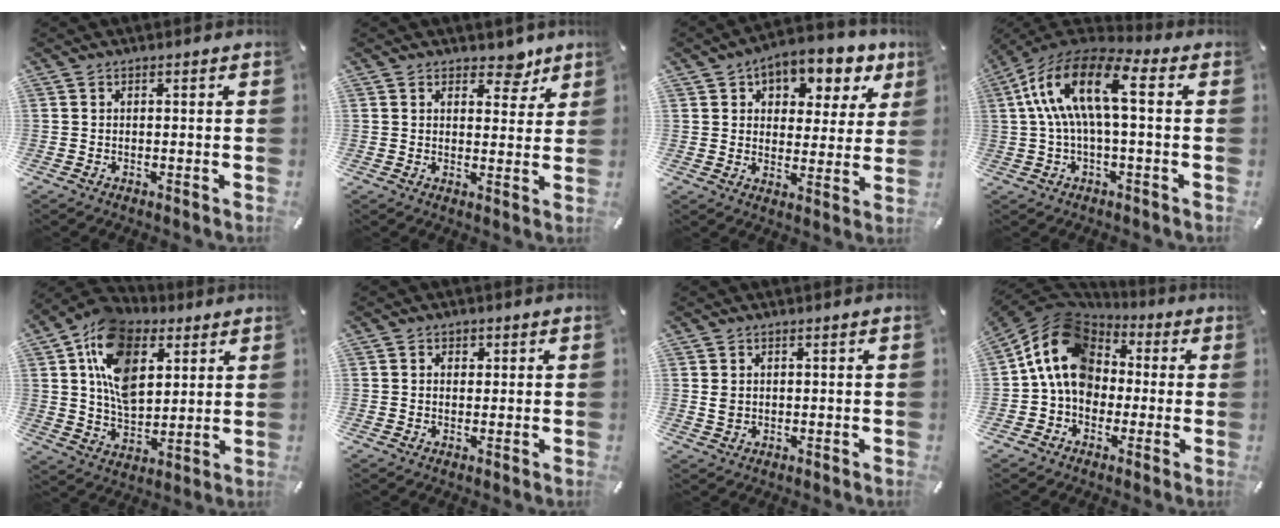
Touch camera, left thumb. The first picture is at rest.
{"total": 6.3, "force": [4.5, 3.7, 2.4], "torque": [-0.005, -0.028, 0.071]}
{"total": 8.7, "force": [5.6, 5.9, 2.9], "torque": [-0.042, -0.041, 0.098]}
{"total": 15.6, "force": [1.9, 7.0, 13.8], "torque": [-0.292, 0.003, 0.028]}
{"total": 17.0, "force": [7.0, 11.1, 10.8], "torque": [-0.210, -0.011, 0.128]}
{"total": 1.6, "force": [0.4, 1.5, 0.5], "torque": [0.004, 0.002, 0.000]}
{"total": 1.8, "force": [0.6, 1.4, 1.0], "torque": [-0.021, 0.003, 0.011]}
{"total": 15.4, "force": [1.3, 12.8, 8.5], "torque": [-0.169, 0.006, 0.025]}